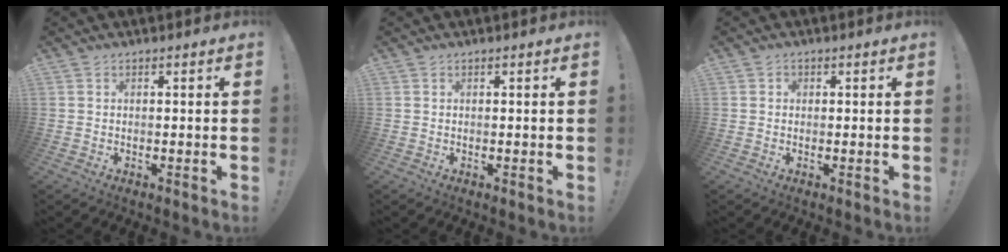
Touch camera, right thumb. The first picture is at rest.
{"total": 0.0}
{"total": 1.0, "force": [0.1, 0.9, 0.3], "torque": [0.002, -0.001, 0.000]}